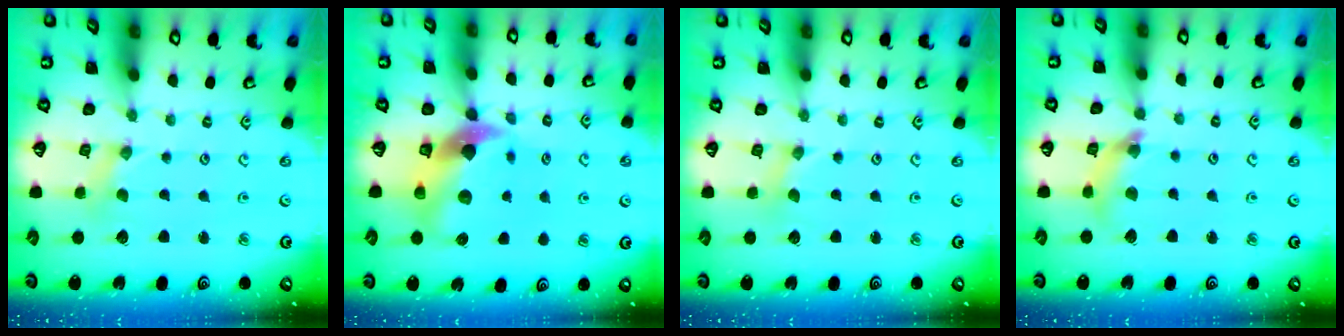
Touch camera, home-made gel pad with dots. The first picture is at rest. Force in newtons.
{"total": 11.6, "press": 11.4, "slide": 1.7}
{"total": 0.0}
{"total": 8.1, "press": 8.0, "slide": 1.0}